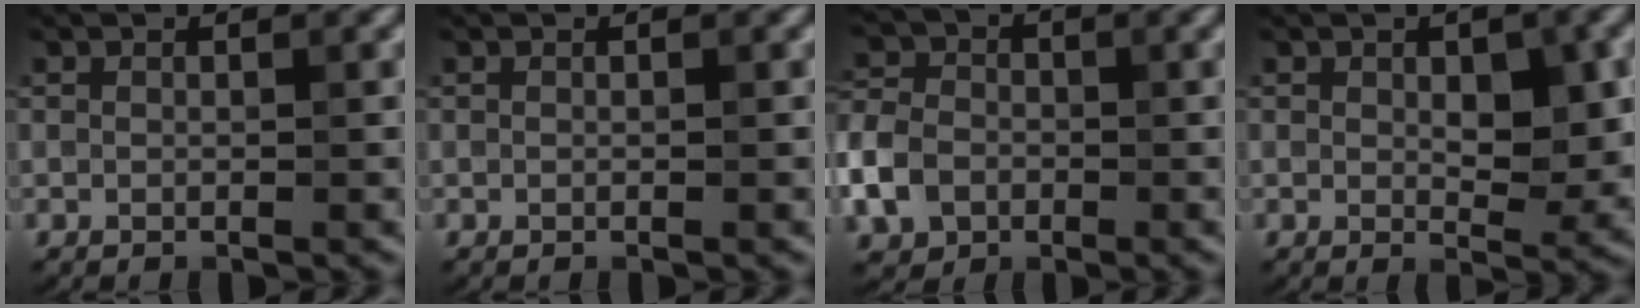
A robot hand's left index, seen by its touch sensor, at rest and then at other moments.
{"total": 0.0}
{"total": 5.2, "force": [-1.9, 4.1, 2.5], "torque": [-0.061, -0.003, -0.052]}
{"total": 4.5, "force": [0.6, 2.2, 3.9], "torque": [-0.052, -0.005, 0.012]}